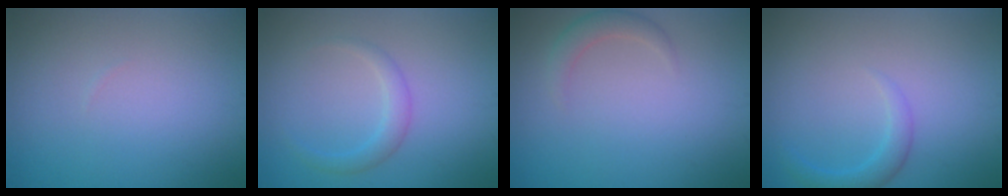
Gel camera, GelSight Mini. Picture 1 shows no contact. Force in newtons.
{"total": 1.7, "press": 1.7, "slide": 0.0}
{"total": 1.7, "press": 1.7, "slide": 0.1}
{"total": 1.9, "press": 1.9, "slide": 0.1}